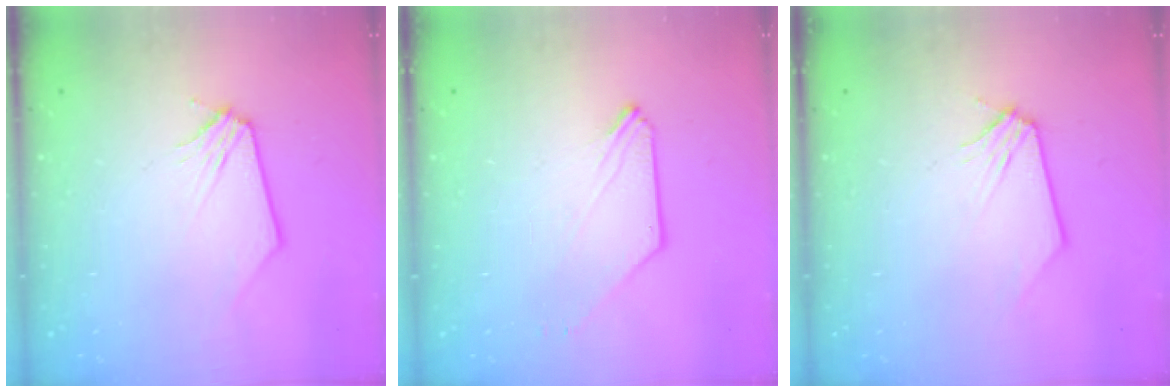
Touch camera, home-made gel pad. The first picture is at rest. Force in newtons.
{"total": 0.0}
{"total": 0.0}